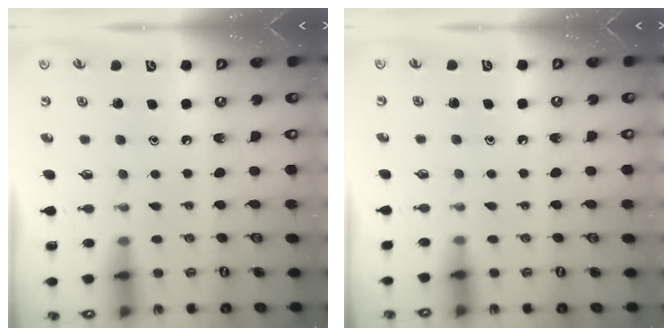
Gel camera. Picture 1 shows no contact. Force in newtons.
{"total": 3.0, "press": 2.9, "slide": 0.5}